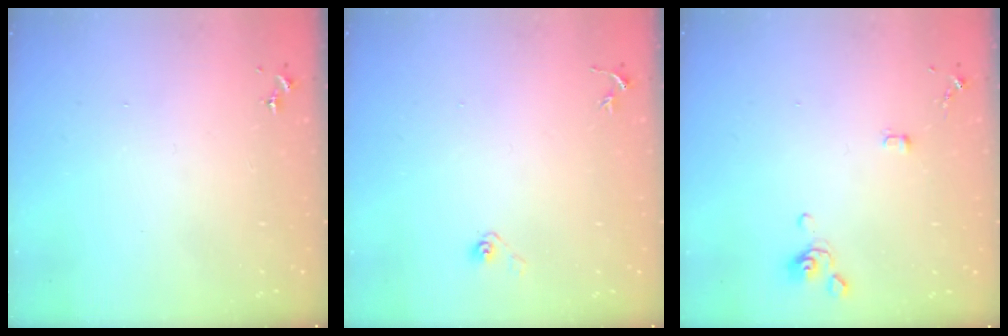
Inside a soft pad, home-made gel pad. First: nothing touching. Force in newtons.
{"total": 3.6, "press": 2.9, "slide": 2.1}
{"total": 3.5, "press": 3.4, "slide": 0.7}